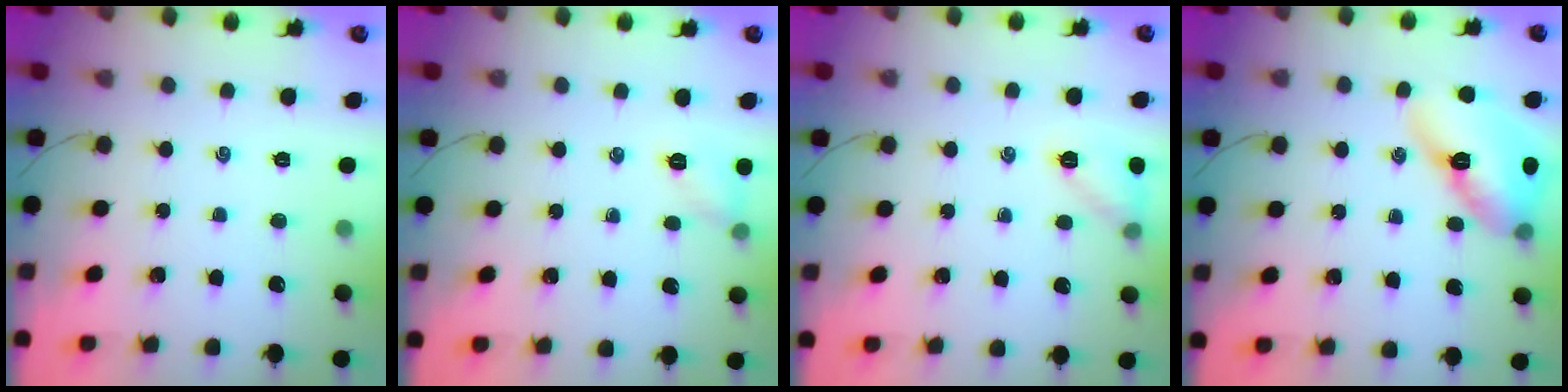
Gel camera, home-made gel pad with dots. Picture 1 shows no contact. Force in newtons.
{"total": 5.6, "press": 5.5, "slide": 1.0}
{"total": 7.8, "press": 7.7, "slide": 1.1}
{"total": 12.9, "press": 12.4, "slide": 3.7}